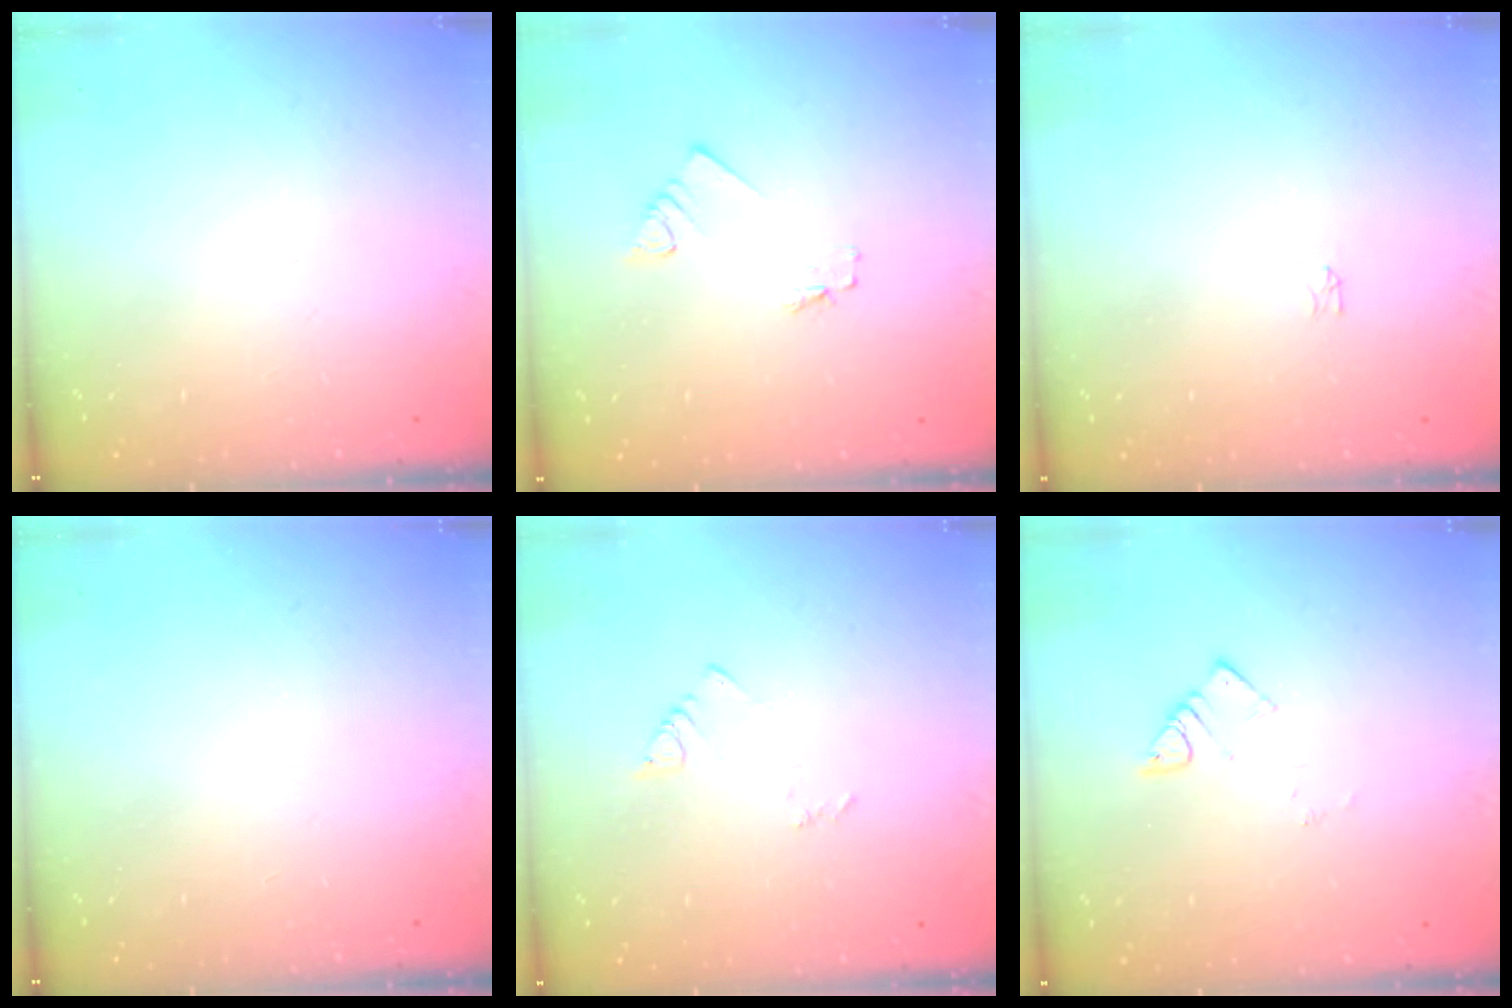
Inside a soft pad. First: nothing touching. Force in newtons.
{"total": 1.2, "press": 1.2, "slide": 0.1}
{"total": 0.0}
{"total": 0.0}
{"total": 3.7, "press": 3.7, "slide": 0.3}
{"total": 3.6, "press": 3.6, "slide": 0.3}